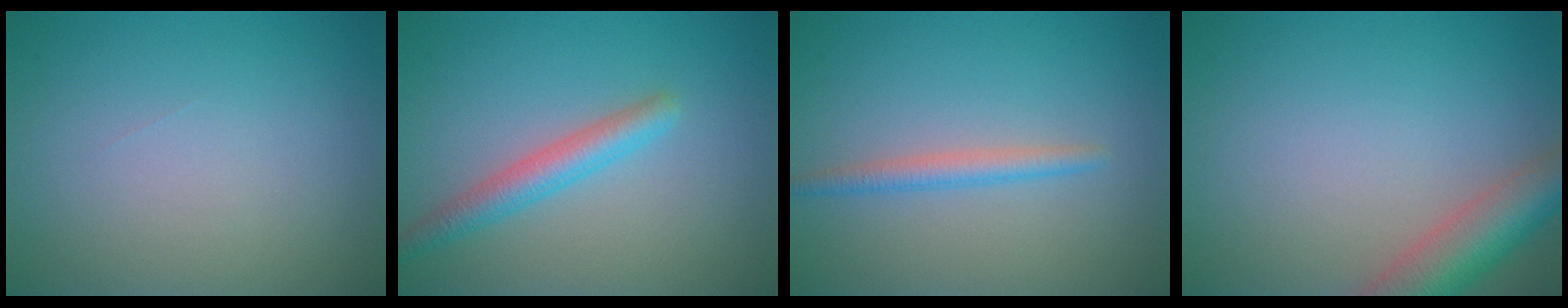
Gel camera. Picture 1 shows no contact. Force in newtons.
{"total": 3.0, "press": 3.0, "slide": 0.0}
{"total": 1.9, "press": 1.9, "slide": 0.1}
{"total": 5.6, "press": 5.6, "slide": 0.3}